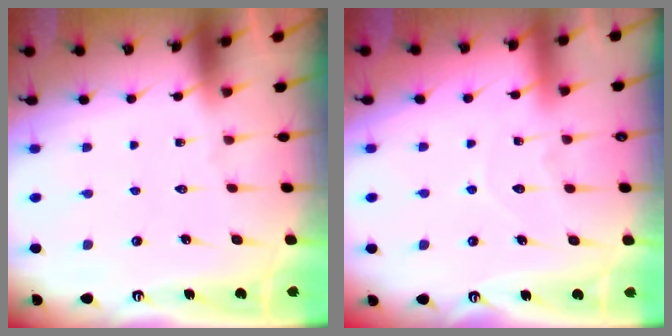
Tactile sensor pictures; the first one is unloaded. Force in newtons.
{"total": 5.5, "press": 5.5, "slide": 0.4}